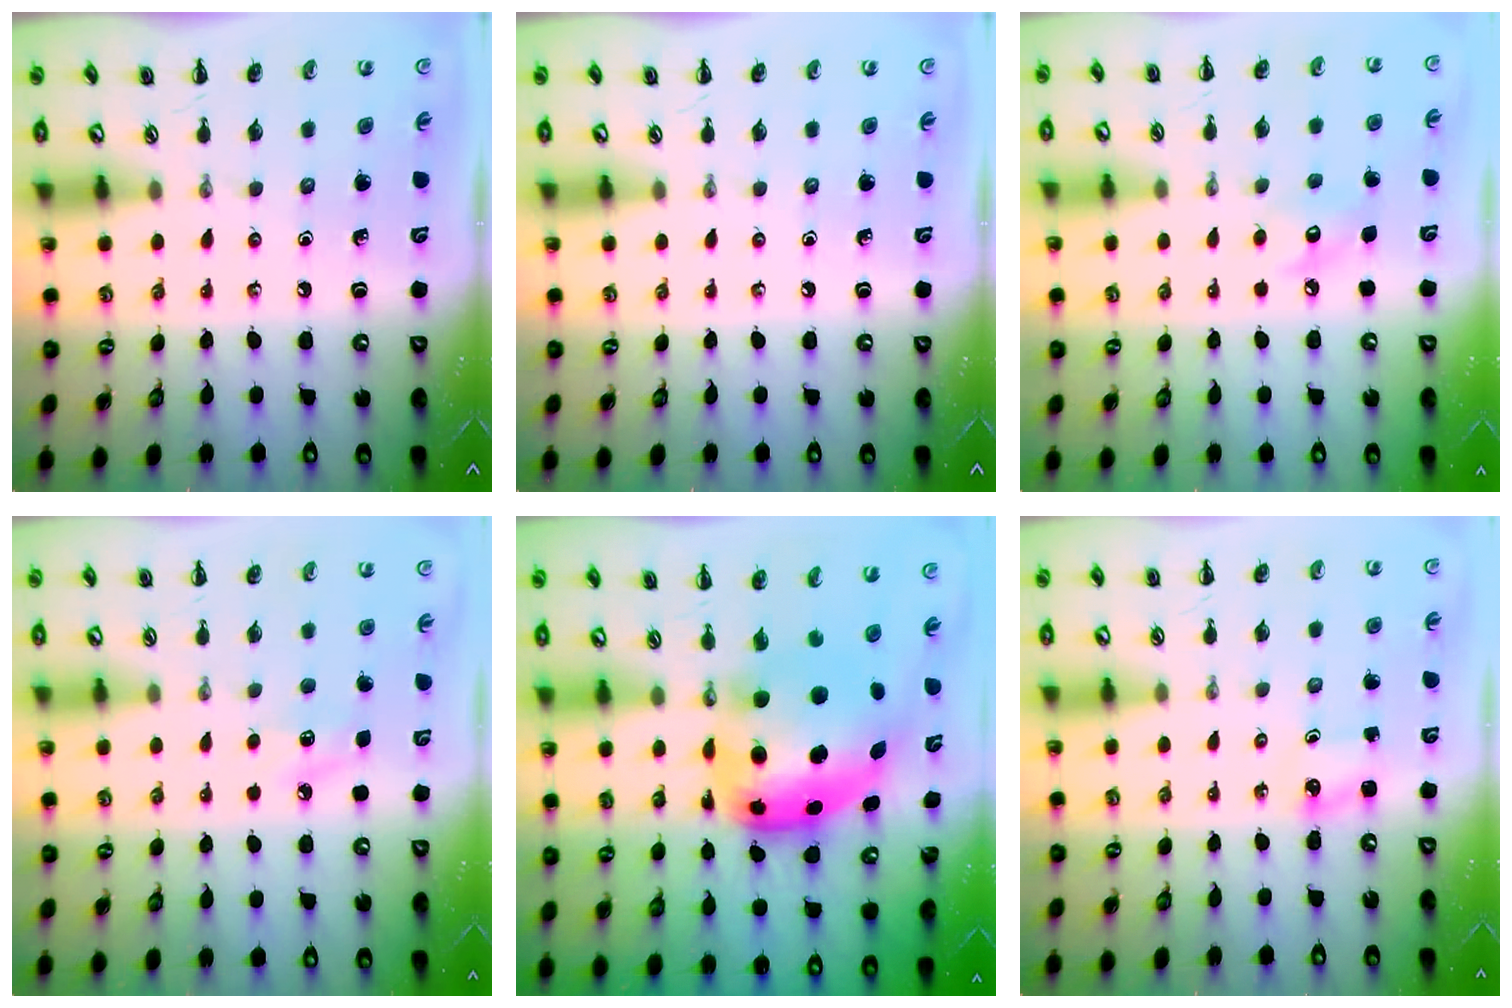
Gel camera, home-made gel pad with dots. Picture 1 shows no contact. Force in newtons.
{"total": 0.0}
{"total": 6.3, "press": 6.3, "slide": 1.1}
{"total": 7.1, "press": 6.9, "slide": 1.9}
{"total": 11.4, "press": 11.0, "slide": 2.9}
{"total": 1.4, "press": 1.4, "slide": 0.3}